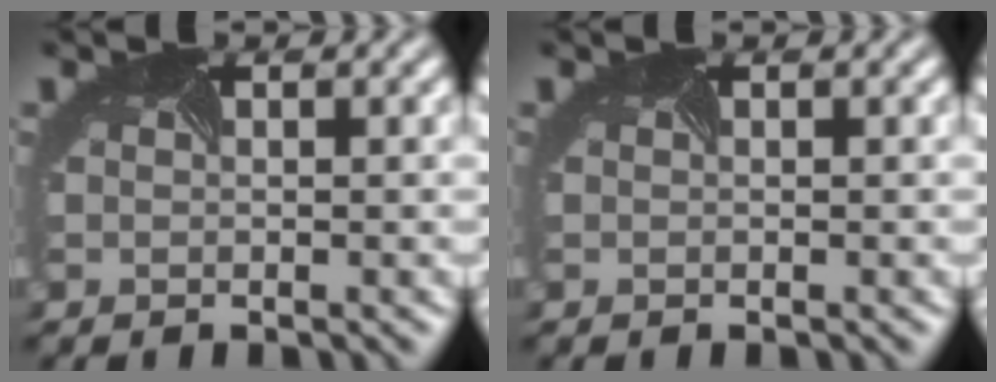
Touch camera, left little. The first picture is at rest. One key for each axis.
{"total": 0.0}